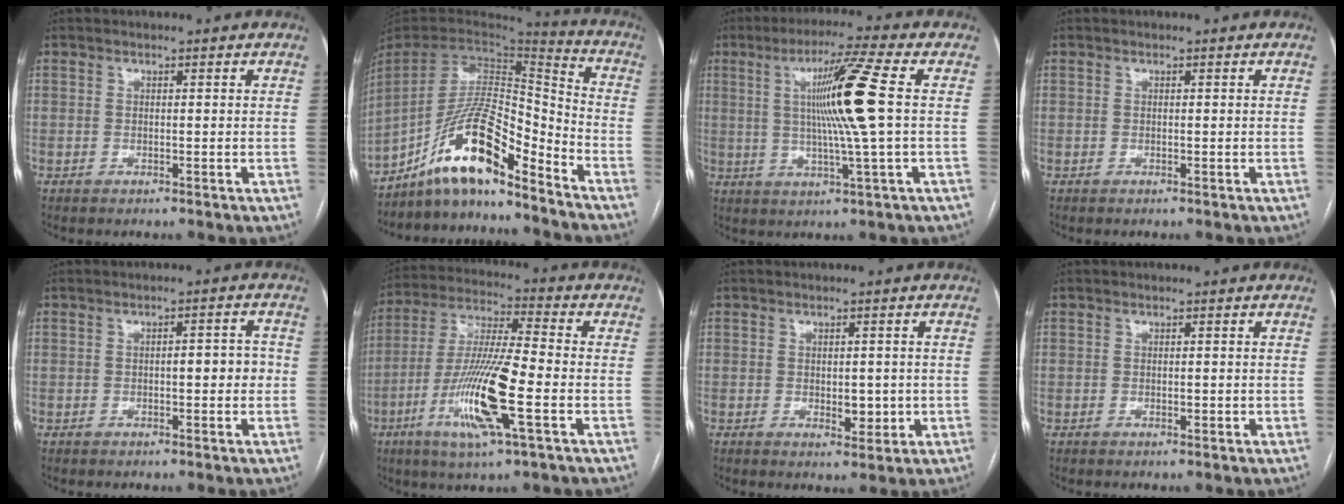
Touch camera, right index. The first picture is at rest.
{"total": 14.9, "force": [-11.2, 2.4, 9.6], "torque": [-0.179, 0.021, -0.201]}
{"total": 11.8, "force": [1.5, -1.8, 11.5], "torque": [-0.202, 0.000, 0.028]}
{"total": 0.0}
{"total": 3.6, "force": [-0.3, 1.3, 3.4], "torque": [-0.043, 0.013, -0.005]}
{"total": 15.5, "force": [-5.1, 1.1, 14.6], "torque": [-0.295, -0.013, -0.096]}
{"total": 3.6, "force": [-0.5, 1.9, 3.0], "torque": [-0.038, -0.002, 0.000]}
{"total": 0.9, "force": [-0.2, 0.4, 0.8], "torque": [-0.012, 0.000, -0.002]}